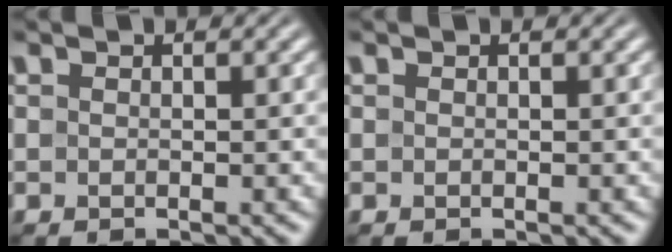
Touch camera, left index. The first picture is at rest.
{"total": 0.0}